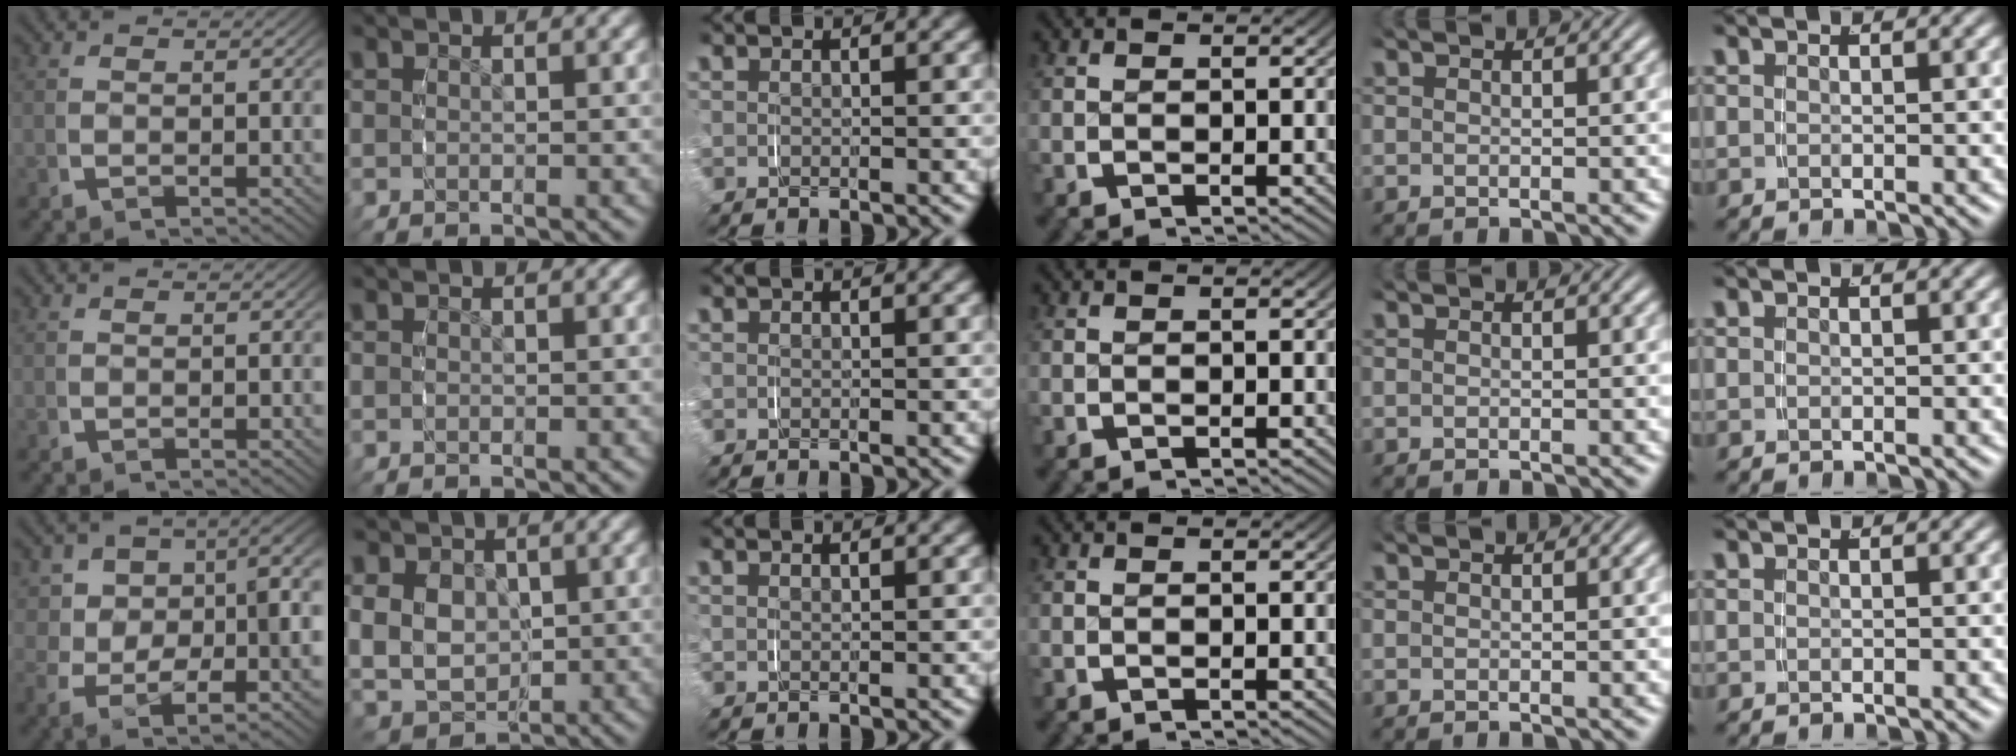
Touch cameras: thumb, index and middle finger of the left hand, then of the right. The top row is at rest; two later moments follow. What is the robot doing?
{"motion": "grasp_and_lifting", "object": "jacket"}